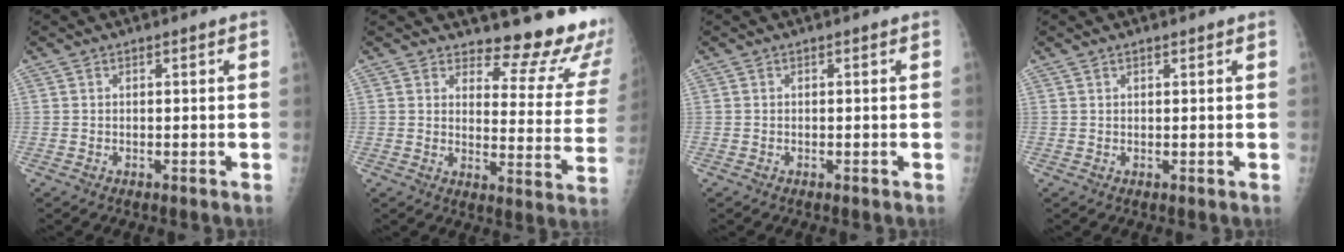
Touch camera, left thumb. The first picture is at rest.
{"total": 15.6, "force": [14.1, 4.2, 5.0], "torque": [-0.017, -0.151, 0.156]}
{"total": 0.0}
{"total": 0.9, "force": [0.7, 0.4, 0.4], "torque": [-0.006, -0.003, 0.011]}